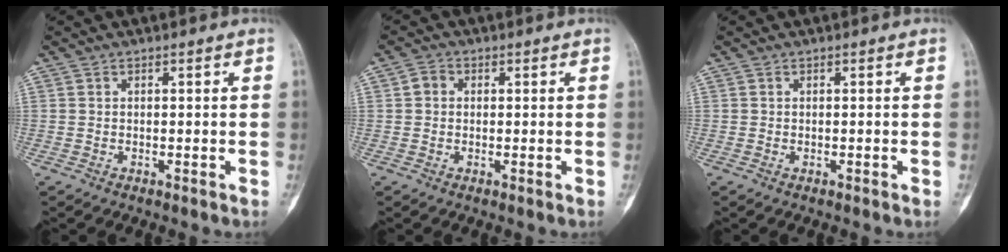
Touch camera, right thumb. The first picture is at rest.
{"total": 2.1, "force": [0.2, 1.9, 1.0], "torque": [-0.010, 0.006, 0.002]}
{"total": 0.0}